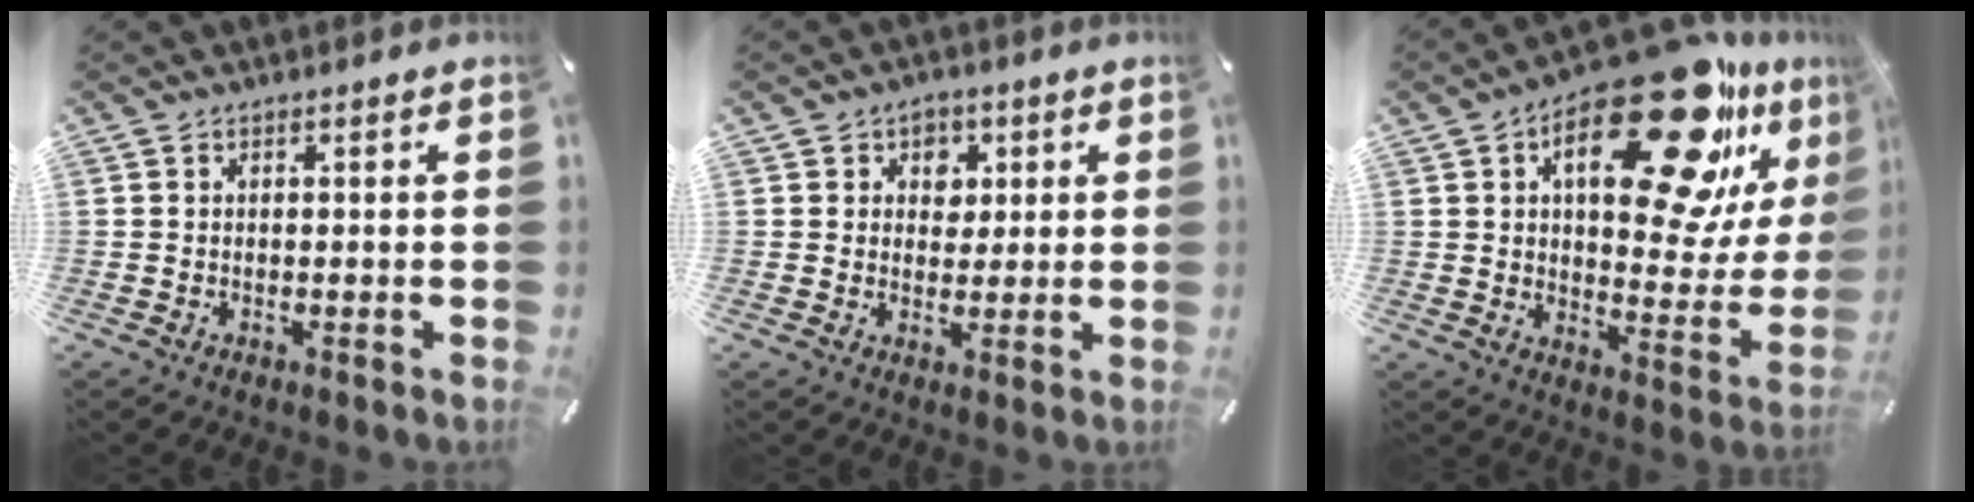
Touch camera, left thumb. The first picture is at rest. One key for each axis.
{"total": 4.7, "fx": 1.5, "fy": 4.2, "fz": 1.4, "tx": -0.008, "ty": -0.003, "tz": 0.019}
{"total": 28.1, "fx": 15.7, "fy": 12.7, "fz": 19.5, "tx": -0.259, "ty": -0.106, "tz": 0.255}